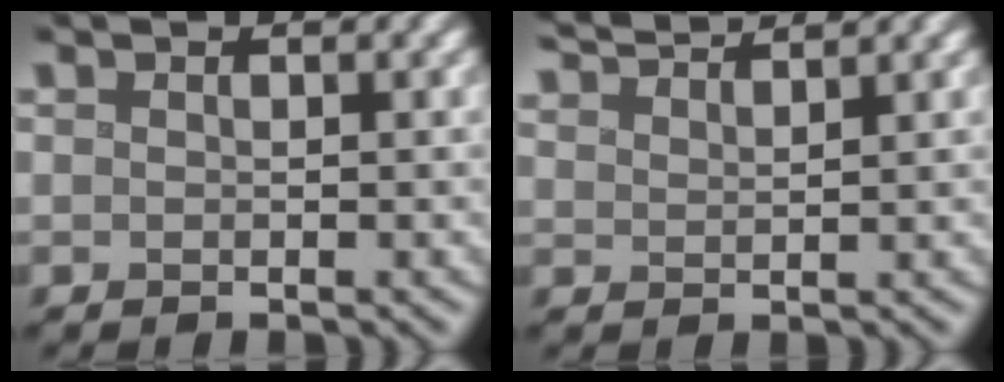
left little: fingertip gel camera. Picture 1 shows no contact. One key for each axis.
{"total": 4.2, "fx": 3.9, "fy": 0.5, "fz": 1.4, "tx": -0.017, "ty": 0.014, "tz": 0.063}